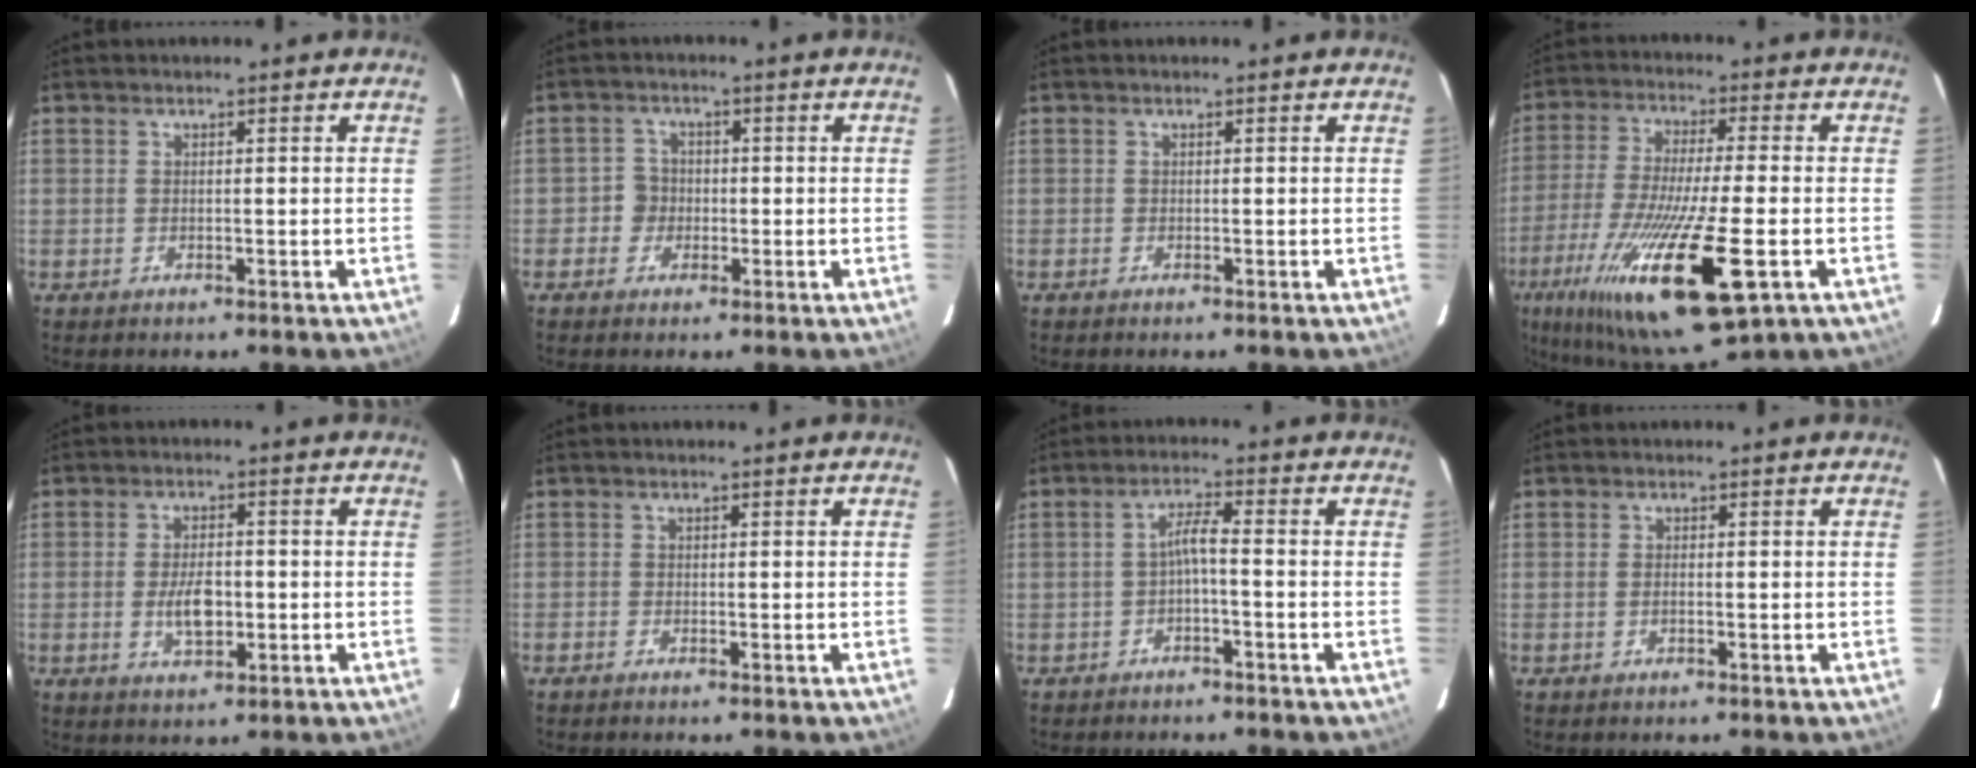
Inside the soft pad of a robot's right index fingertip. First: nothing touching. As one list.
[{"total": 3.4, "force": [-1.1, 3.3, 0.2], "torque": [0.002, 0.013, -0.021]}, {"total": 0.0}, {"total": 22.5, "force": [-9.8, 4.5, 19.8], "torque": [-0.394, -0.070, -0.174]}, {"total": 5.8, "force": [-1.1, 2.9, 4.9], "torque": [-0.094, -0.002, -0.017]}, {"total": 0.6, "force": [-0.5, 0.4, 0.0], "torque": [-0.004, 0.000, -0.011]}, {"total": 2.9, "force": [-1.4, 0.0, 2.6], "torque": [-0.055, 0.008, -0.026]}, {"total": 0.9, "force": [-0.3, 0.4, 0.8], "torque": [-0.018, 0.001, -0.006]}]